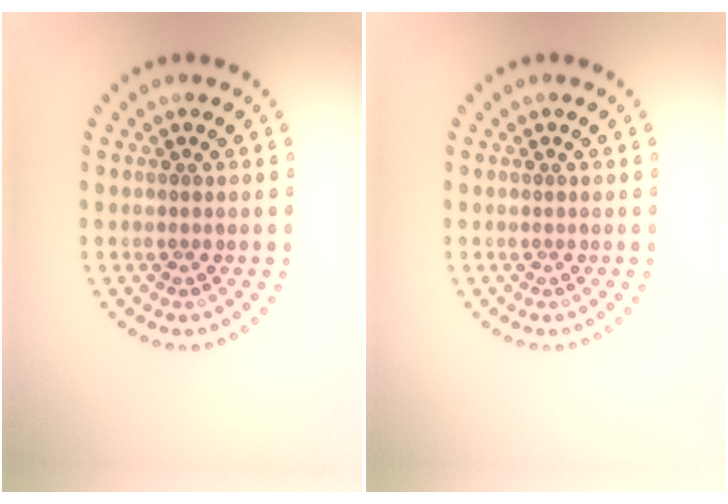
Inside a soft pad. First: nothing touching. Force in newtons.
{"total": 0.0}